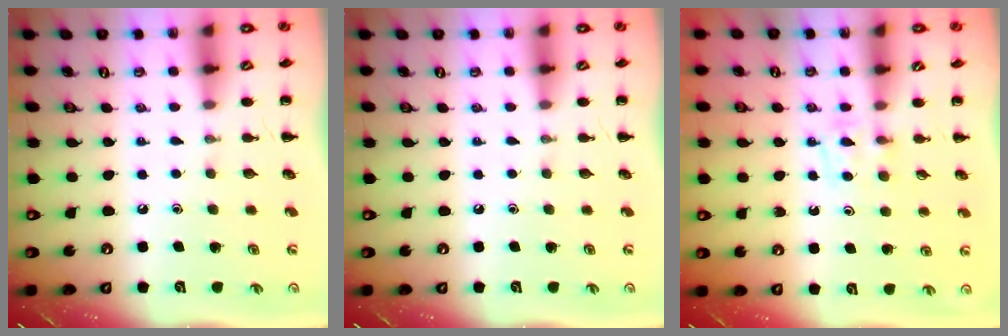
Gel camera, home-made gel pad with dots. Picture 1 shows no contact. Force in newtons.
{"total": 0.0}
{"total": 4.8, "press": 4.4, "slide": 1.8}